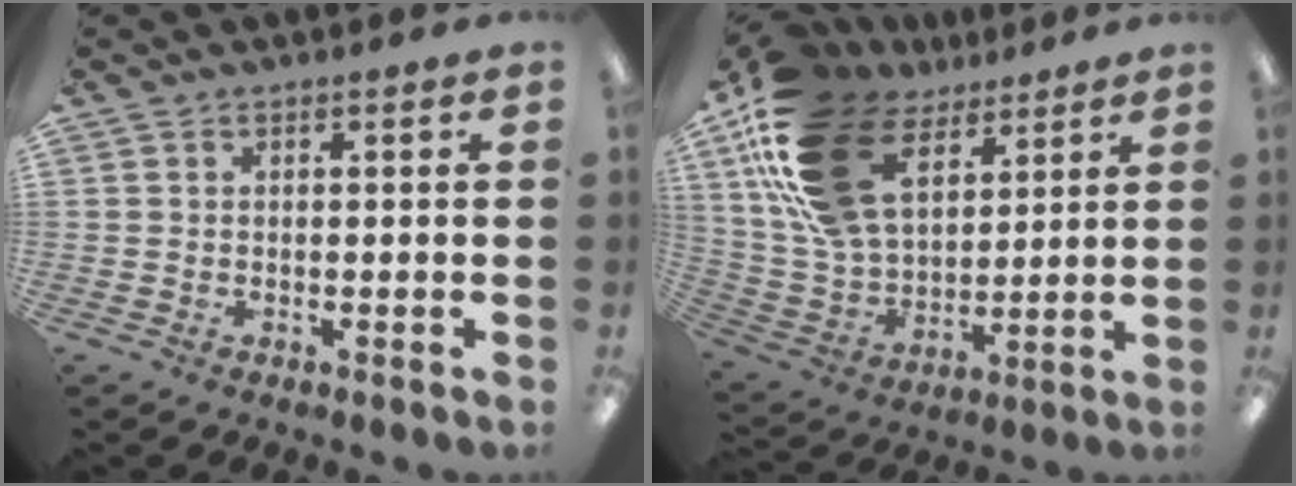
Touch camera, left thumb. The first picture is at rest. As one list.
[{"total": 23.3, "force": [12.1, 13.9, 14.4], "torque": [-0.311, -0.042, 0.221]}]